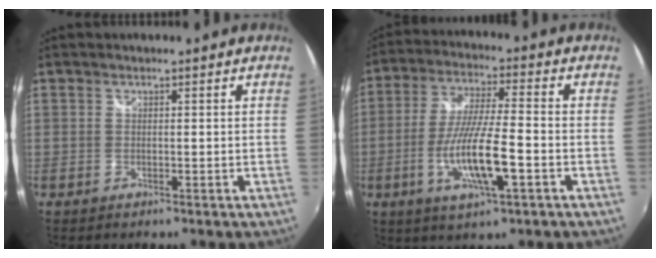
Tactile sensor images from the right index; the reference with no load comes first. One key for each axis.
{"total": 12.6, "fx": -4.1, "fy": 2.0, "fz": 11.7, "tx": -0.230, "ty": -0.013, "tz": -0.076}